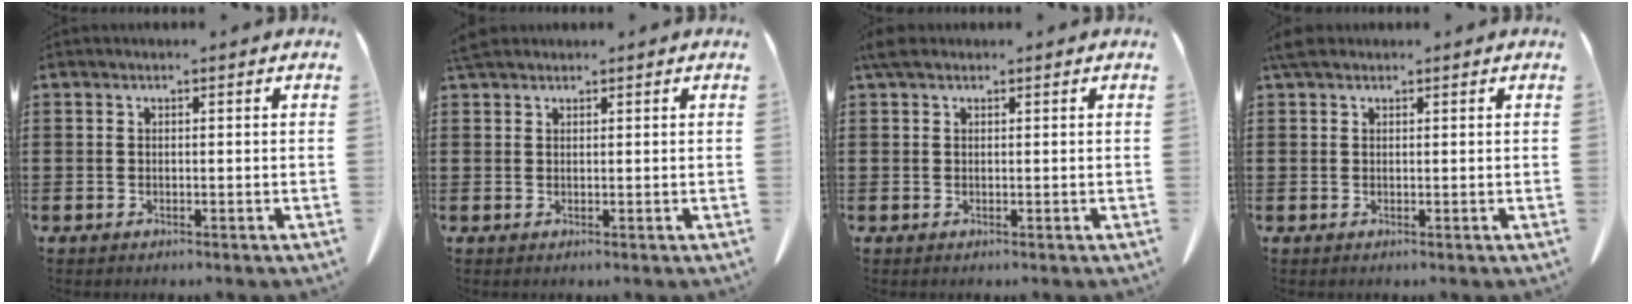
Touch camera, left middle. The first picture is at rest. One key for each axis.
{"total": 1.9, "fx": 1.7, "fy": 0.7, "fz": 0.7, "tx": -0.020, "ty": 0.002, "tz": 0.034}
{"total": 1.9, "fx": 1.2, "fy": 1.1, "fz": 1.0, "tx": -0.027, "ty": 0.005, "tz": 0.023}
{"total": 2.1, "fx": 1.6, "fy": 1.1, "fz": 1.0, "tx": -0.026, "ty": 0.005, "tz": 0.031}